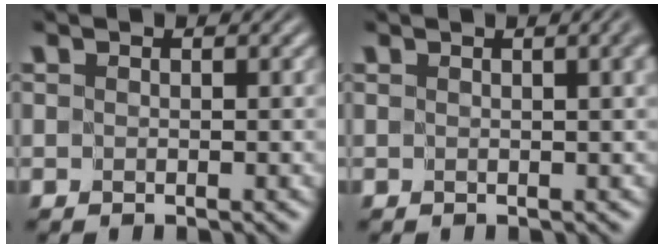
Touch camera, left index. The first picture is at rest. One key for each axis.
{"total": 2.6, "fx": 1.0, "fy": 0.8, "fz": 2.3, "tx": -0.014, "ty": 0.006, "tz": 0.004}